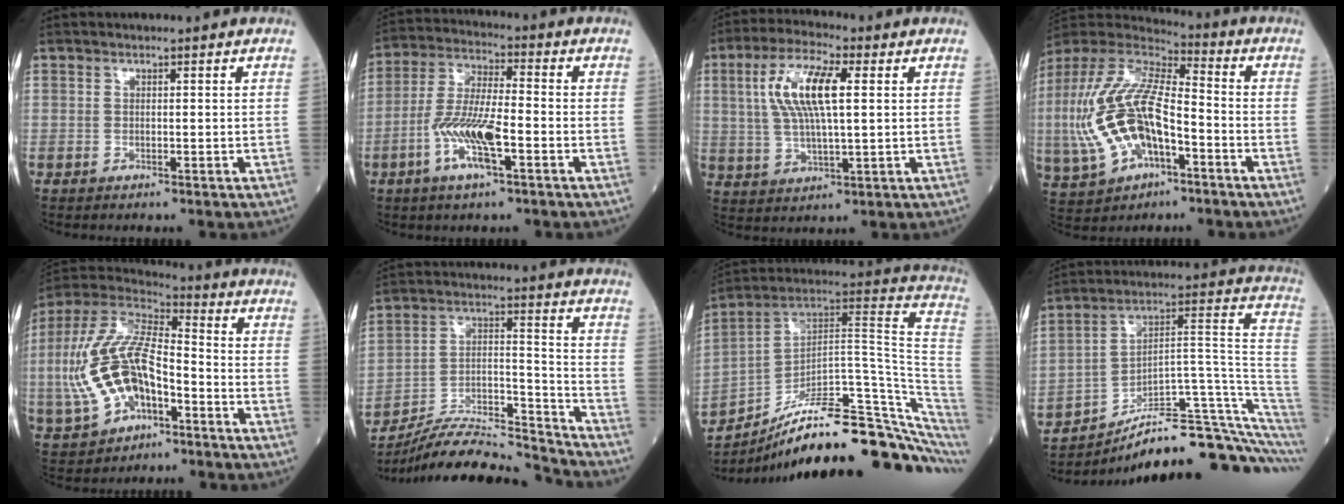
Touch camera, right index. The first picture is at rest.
{"total": 10.7, "force": [-3.8, 2.0, 9.8], "torque": [-0.201, -0.003, -0.073]}
{"total": 10.8, "force": [2.5, 2.7, 10.2], "torque": [-0.213, 0.013, 0.049]}
{"total": 18.5, "force": [-4.3, 8.4, 15.9], "torque": [-0.358, 0.009, -0.077]}
{"total": 16.5, "force": [-4.1, 8.0, 13.8], "torque": [-0.306, 0.013, -0.074]}
{"total": 16.5, "force": [-16.2, -0.2, 3.5], "torque": [-0.061, 0.032, -0.277]}
{"total": 27.3, "force": [-18.4, 4.7, 19.6], "torque": [-0.166, 0.056, -0.272]}
{"total": 23.6, "force": [-18.5, 1.6, 14.6], "torque": [-0.119, 0.064, -0.271]}